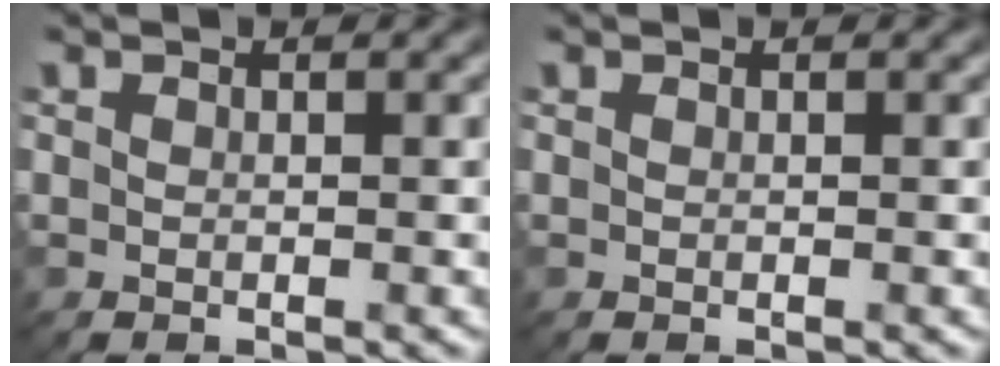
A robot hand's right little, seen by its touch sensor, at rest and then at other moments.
{"total": 0.0}